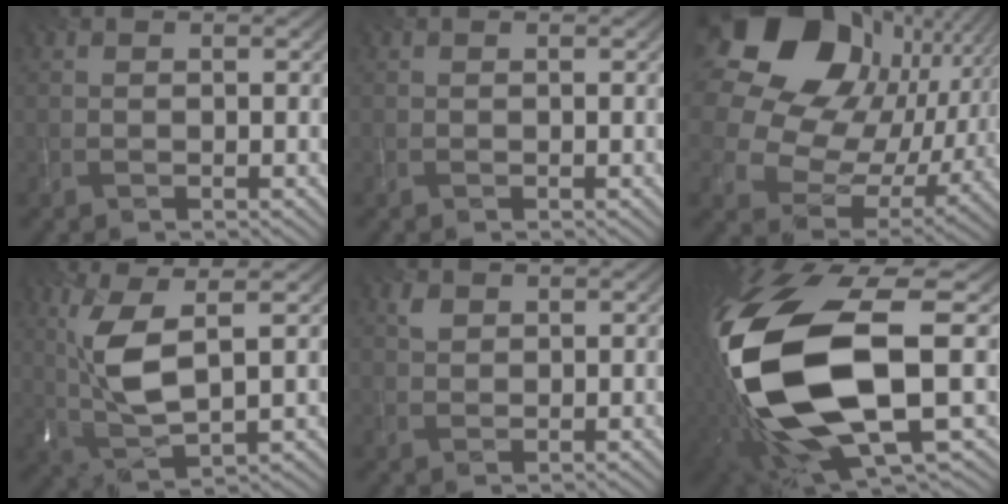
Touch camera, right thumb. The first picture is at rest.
{"total": 0.0}
{"total": 22.8, "force": [7.8, 16.7, 13.4], "torque": [-0.325, 0.021, 0.155]}
{"total": 8.3, "force": [1.9, 2.5, 7.7], "torque": [-0.180, 0.002, 0.042]}
{"total": 1.5, "force": [0.9, 1.0, 0.7], "torque": [-0.018, 0.003, 0.019]}
{"total": 19.1, "force": [-1.7, 8.2, 17.2], "torque": [-0.398, -0.049, -0.009]}